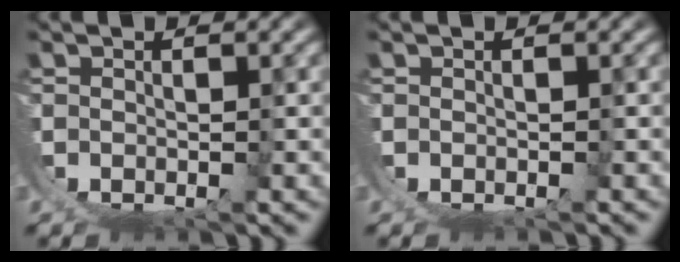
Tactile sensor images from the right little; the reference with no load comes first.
{"total": 0.0}